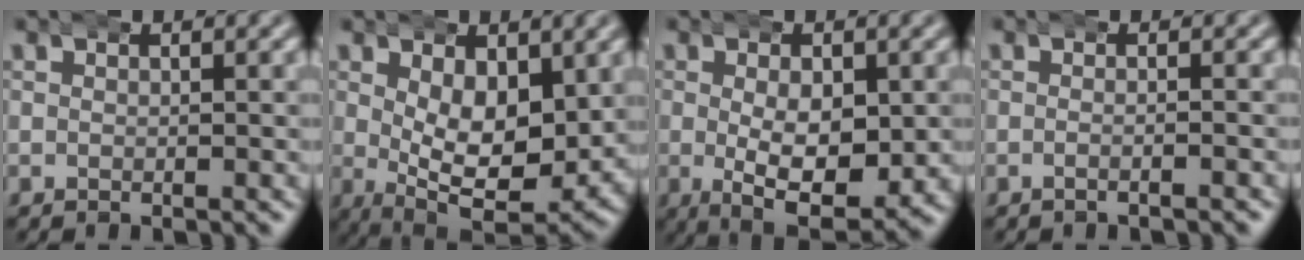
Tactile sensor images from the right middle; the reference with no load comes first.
{"total": 10.5, "force": [-3.0, 6.3, 7.8], "torque": [-0.130, -0.053, -0.029]}
{"total": 9.3, "force": [-2.2, 5.2, 7.4], "torque": [-0.118, -0.036, -0.019]}
{"total": 1.4, "force": [-1.1, 0.0, 0.8], "torque": [-0.014, 0.002, -0.023]}